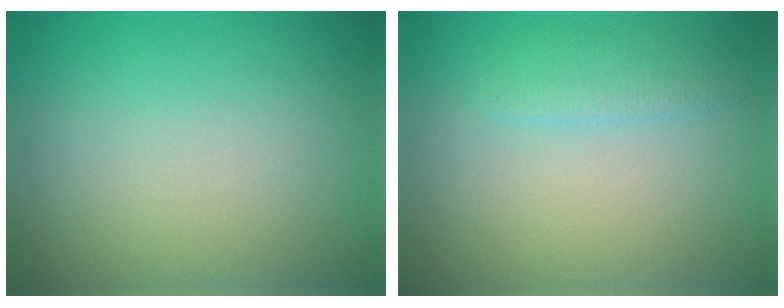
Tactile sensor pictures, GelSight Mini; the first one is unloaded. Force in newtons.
{"total": 1.6, "press": 1.6, "slide": 0.2}